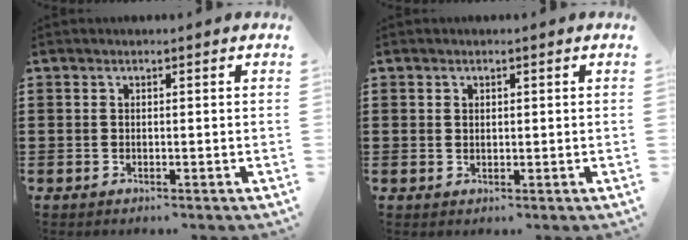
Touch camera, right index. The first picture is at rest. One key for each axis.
{"total": 0.8, "fx": 0.5, "fy": 0.6, "fz": 0.3, "tx": -0.007, "ty": 0.003, "tz": 0.009}